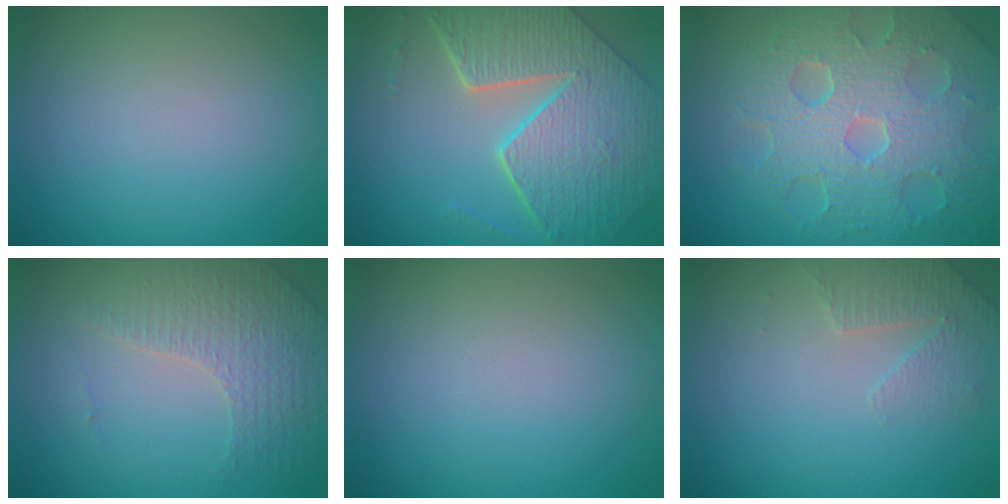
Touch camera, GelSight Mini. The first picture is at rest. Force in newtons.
{"total": 8.8, "press": 6.3, "slide": 6.2}
{"total": 8.7, "press": 5.9, "slide": 6.5}
{"total": 4.3, "press": 3.0, "slide": 3.1}
{"total": 0.0}
{"total": 2.3, "press": 2.2, "slide": 0.6}